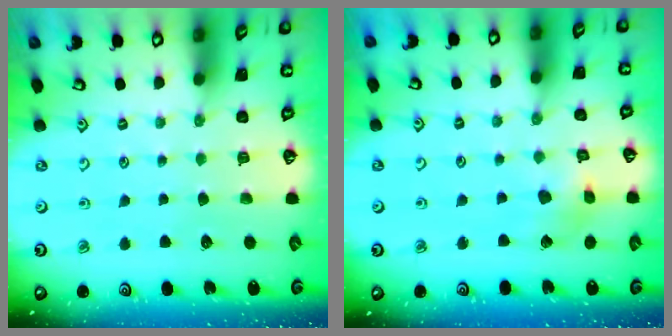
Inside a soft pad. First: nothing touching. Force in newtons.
{"total": 6.5, "press": 6.5, "slide": 0.6}